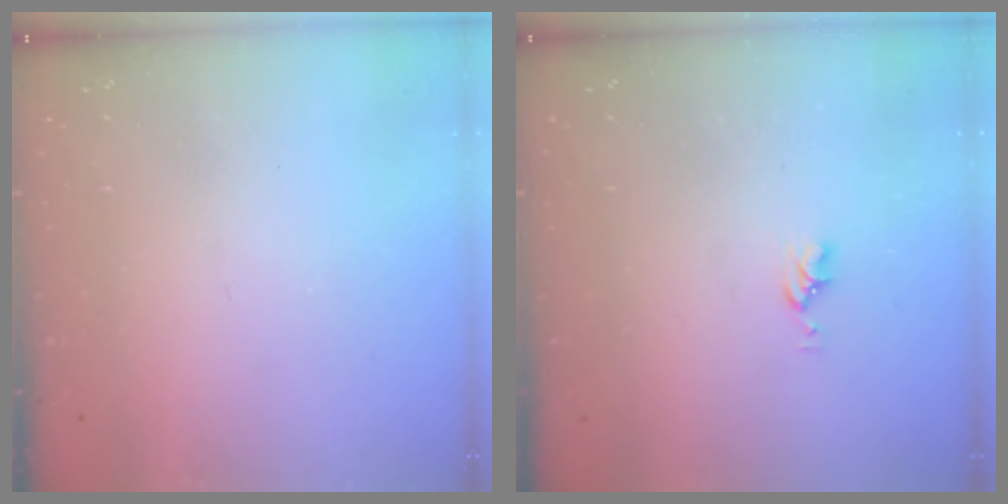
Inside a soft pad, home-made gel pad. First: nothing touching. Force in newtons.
{"total": 2.1, "press": 2.0, "slide": 0.3}